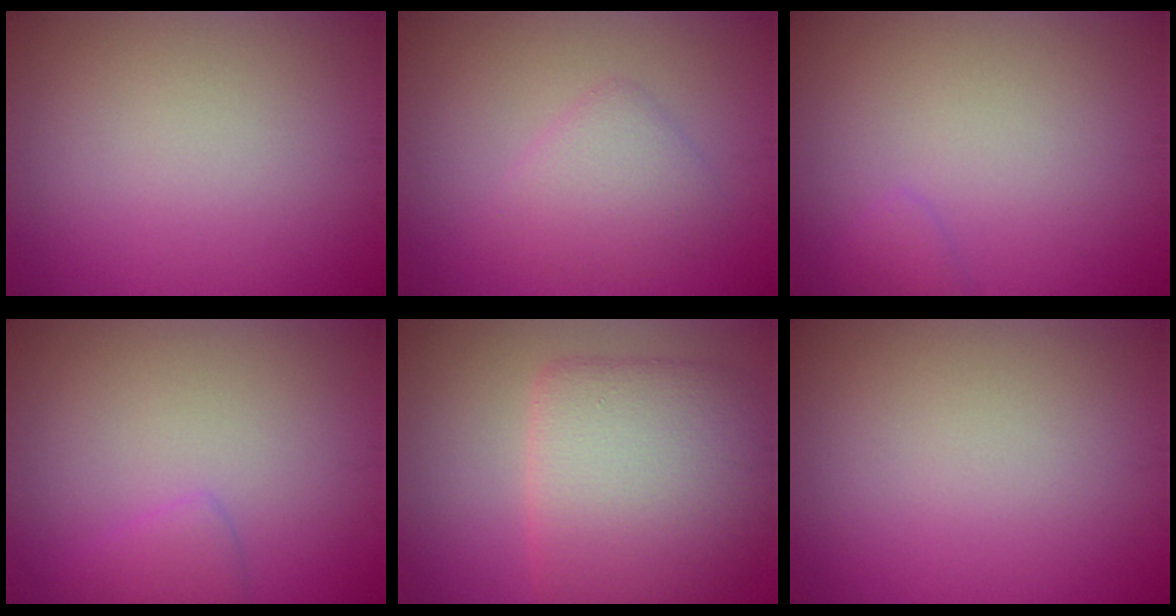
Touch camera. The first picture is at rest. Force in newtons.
{"total": 2.7, "press": 2.7, "slide": 0.0}
{"total": 0.9, "press": 0.9, "slide": 0.1}
{"total": 1.5, "press": 1.5, "slide": 0.0}
{"total": 8.6, "press": 8.6, "slide": 0.3}
{"total": 0.0}